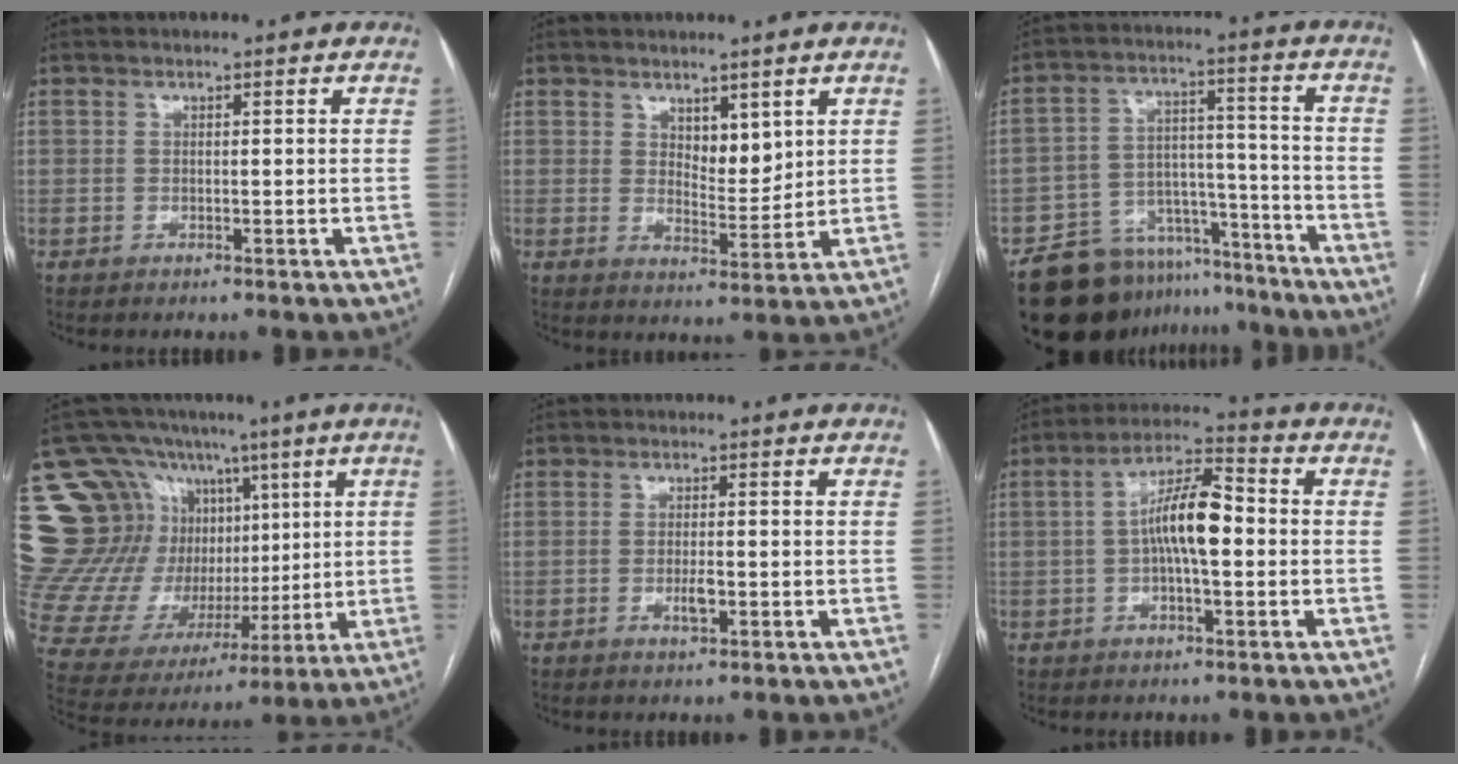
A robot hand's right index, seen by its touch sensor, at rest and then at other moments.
{"total": 4.5, "force": [2.5, 2.1, 3.2], "torque": [-0.051, -0.009, 0.047]}
{"total": 16.2, "force": [-13.8, 8.1, 3.0], "torque": [-0.038, 0.055, -0.204]}
{"total": 23.2, "force": [8.3, 18.5, 11.3], "torque": [-0.221, 0.091, 0.180]}
{"total": 2.4, "force": [-0.7, 0.6, 2.2], "torque": [-0.045, 0.000, -0.007]}
{"total": 9.3, "force": [-0.3, 2.4, 9.0], "torque": [-0.169, 0.023, -0.010]}